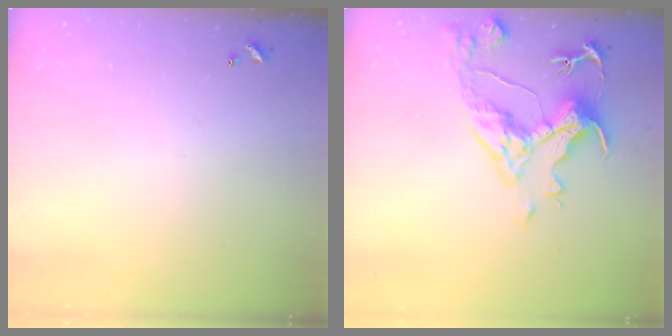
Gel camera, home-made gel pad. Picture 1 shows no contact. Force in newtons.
{"total": 8.7, "press": 8.5, "slide": 1.9}